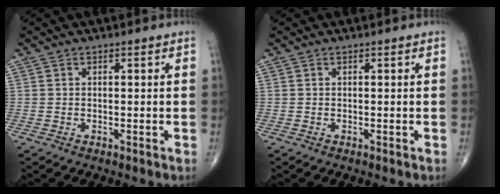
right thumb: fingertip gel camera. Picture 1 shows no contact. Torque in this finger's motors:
{"motor_torque": [0.03, 0.03, 0.00, 0.00, 0.00]}